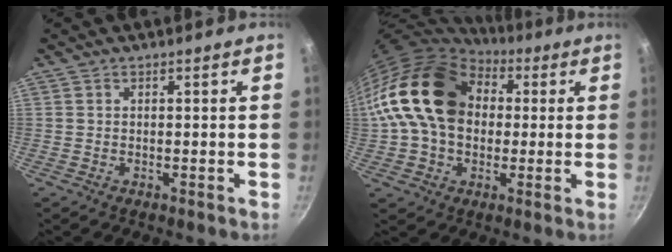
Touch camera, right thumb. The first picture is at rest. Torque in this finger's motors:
{"motor_torque": [1.30, 3.71, 1.30, -0.95, 0.27]}